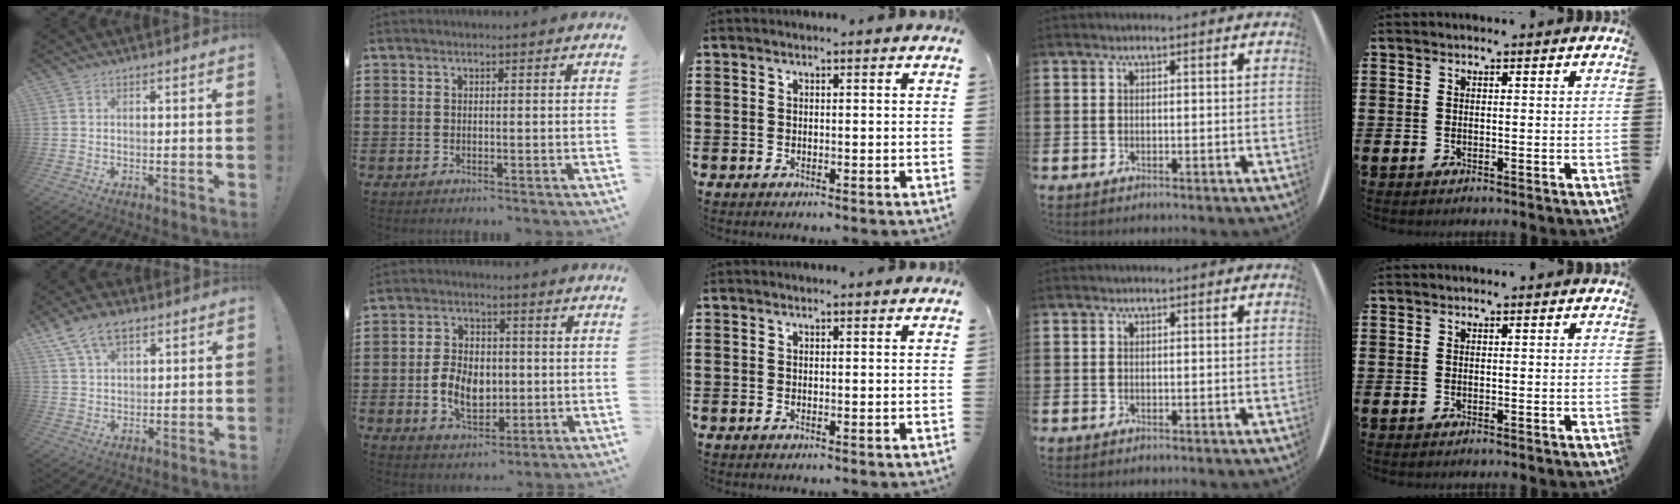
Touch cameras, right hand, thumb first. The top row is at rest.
{"thumb": {"total": 9.2, "force": [5.4, 5.0, 5.5], "torque": [-0.098, -0.011, 0.105]}, "index": {"total": 7.1, "force": [-0.8, 5.0, 5.0], "torque": [-0.104, 0.007, -0.019]}}